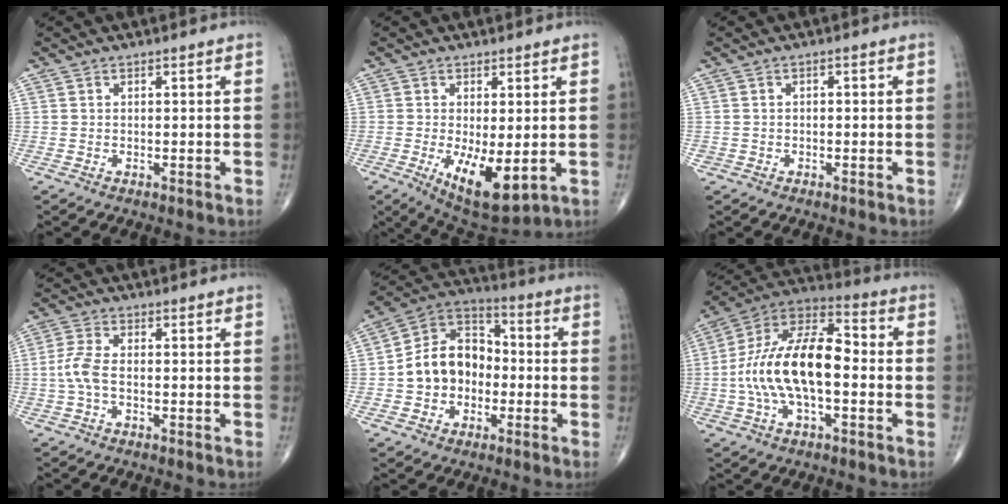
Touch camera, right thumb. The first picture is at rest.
{"total": 10.5, "force": [-2.1, 4.2, 9.4], "torque": [-0.147, -0.027, -0.019]}
{"total": 0.9, "force": [-0.3, 0.8, 0.3], "torque": [0.003, 0.004, -0.008]}
{"total": 4.5, "force": [-0.8, 2.1, 3.9], "torque": [-0.099, 0.010, -0.021]}
{"total": 13.3, "force": [-1.7, 10.4, 8.1], "torque": [-0.107, 0.042, -0.042]}
{"total": 19.1, "force": [-1.9, 9.2, 16.7], "torque": [-0.309, 0.044, -0.040]}